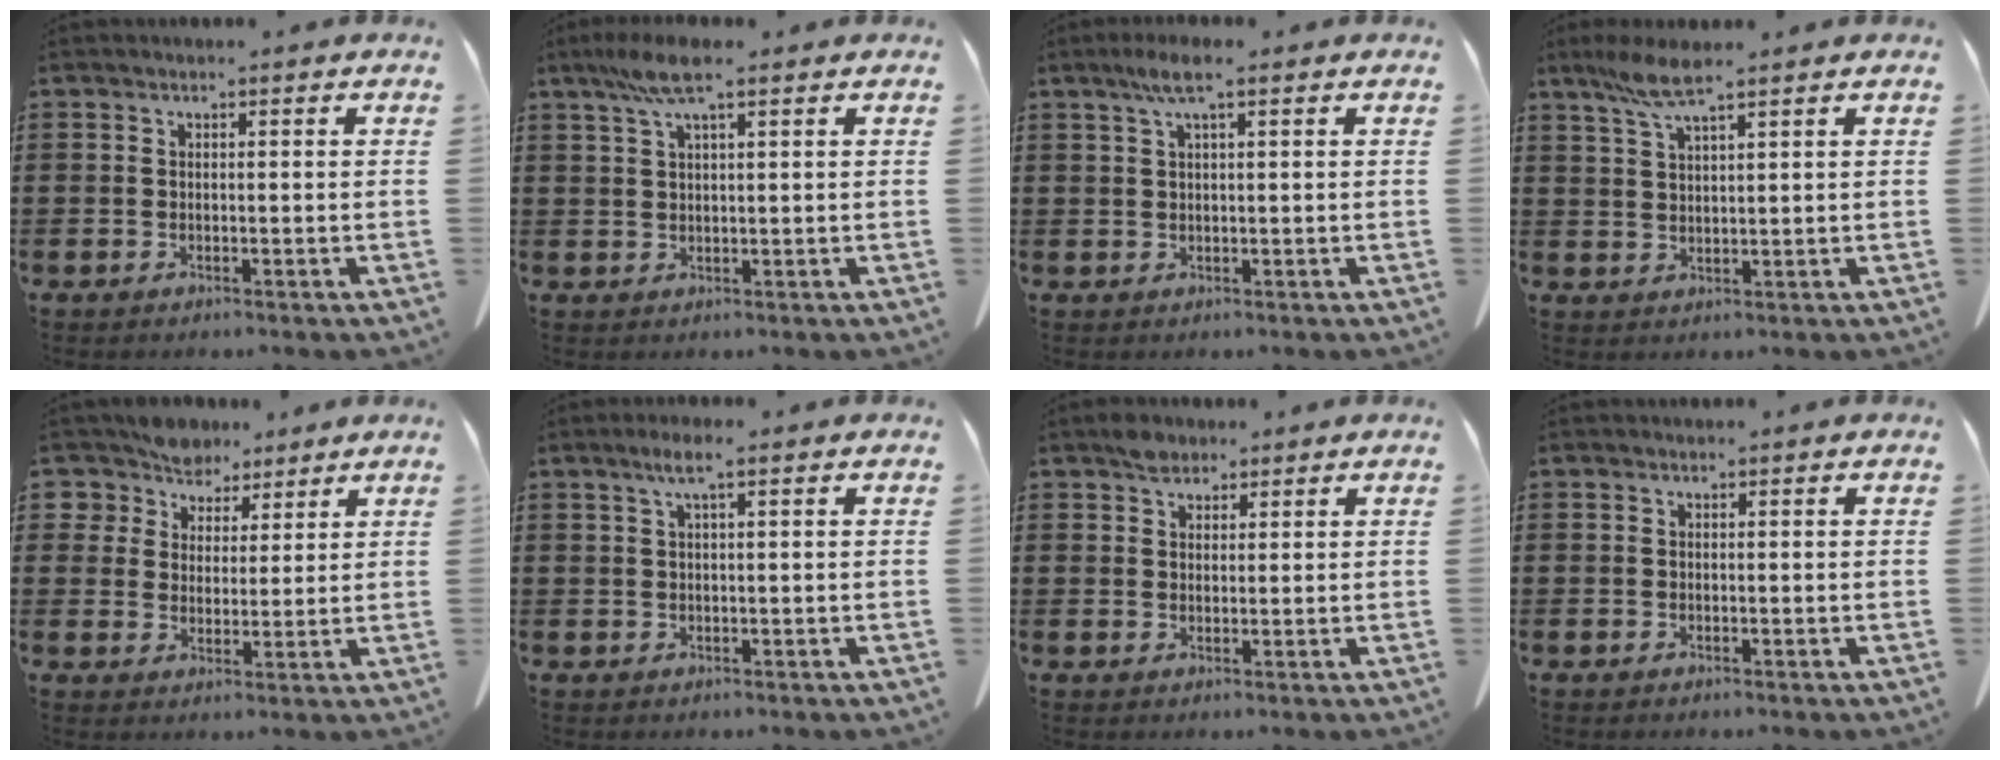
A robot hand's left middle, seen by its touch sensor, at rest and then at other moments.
{"total": 5.2, "force": [3.1, 0.8, 4.1], "torque": [-0.087, 0.004, 0.055]}
{"total": 3.3, "force": [1.8, 0.3, 2.8], "torque": [-0.059, 0.002, 0.030]}
{"total": 5.3, "force": [3.6, 0.5, 3.9], "torque": [-0.085, -0.001, 0.064]}
{"total": 6.8, "force": [5.9, 3.2, 0.0], "torque": [-0.042, -0.028, 0.113]}
{"total": 2.6, "force": [1.3, 0.1, 2.2], "torque": [-0.048, 0.000, 0.022]}
{"total": 2.7, "force": [2.2, 1.3, 0.7], "torque": [-0.012, 0.000, 0.041]}
{"total": 0.0}